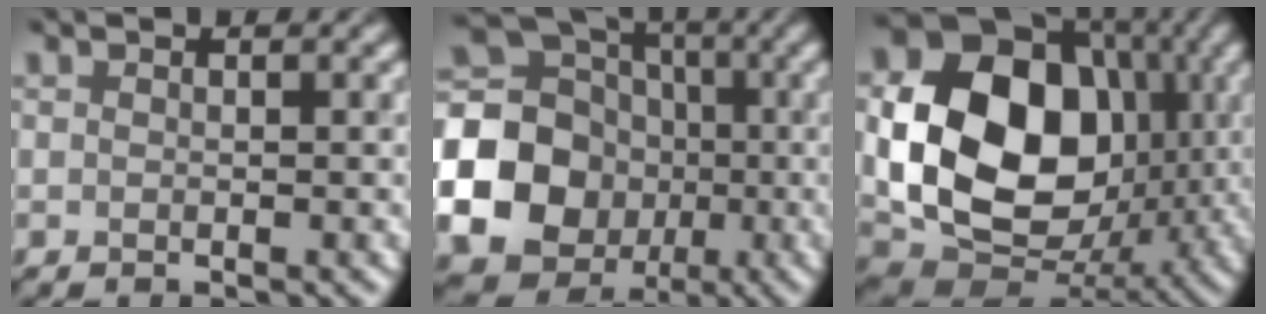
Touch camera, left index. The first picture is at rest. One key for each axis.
{"total": 23.2, "fx": -5.4, "fy": 21.7, "fz": 6.2, "tx": -0.175, "ty": -0.028, "tz": -0.121}
{"total": 14.8, "fx": 0.4, "fy": 11.6, "fz": 9.1, "tx": -0.159, "ty": -0.015, "tz": 0.010}